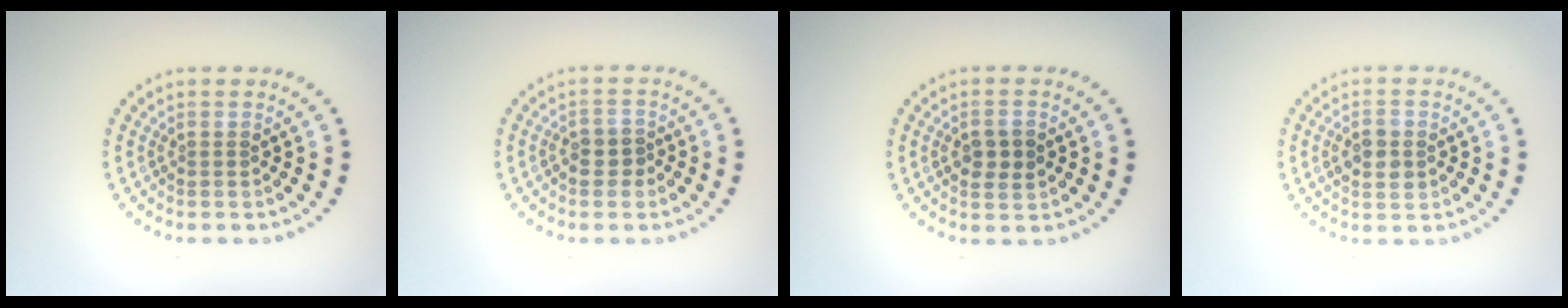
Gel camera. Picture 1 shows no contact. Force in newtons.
{"total": 2.0, "press": 1.9, "slide": 0.8}
{"total": 2.3, "press": 2.3, "slide": 0.1}
{"total": 2.6, "press": 2.6, "slide": 0.1}